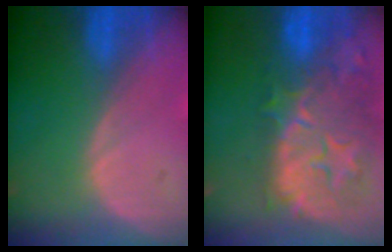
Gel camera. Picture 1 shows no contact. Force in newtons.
{"total": 12.7, "press": 11.4, "slide": 5.6}